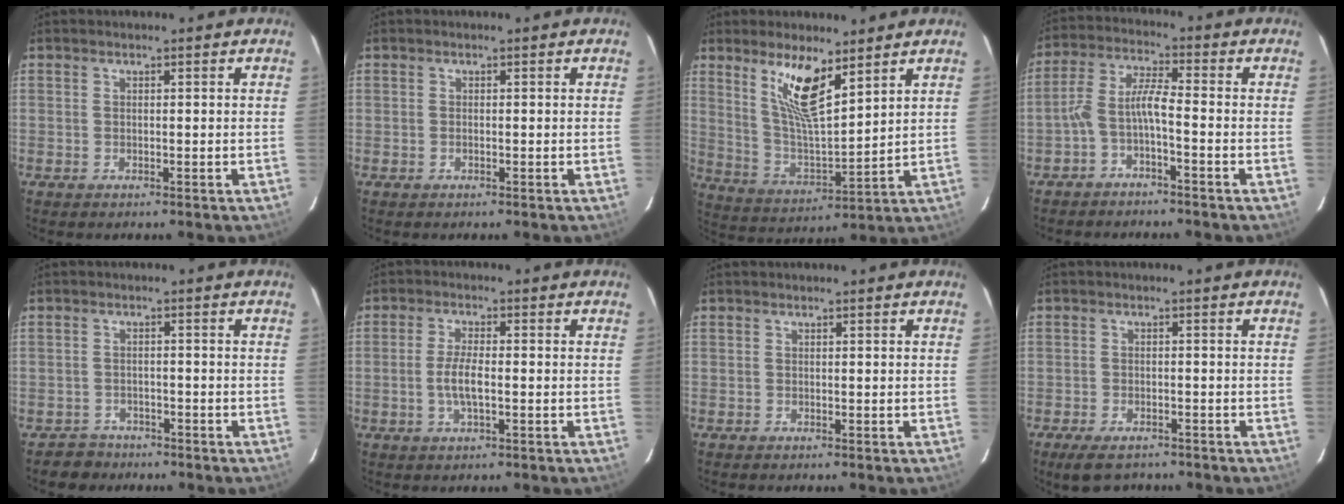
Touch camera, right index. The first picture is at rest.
{"total": 0.0}
{"total": 11.4, "force": [7.0, 2.7, 8.6], "torque": [-0.164, -0.005, 0.145]}
{"total": 5.3, "force": [-2.6, 0.9, 4.5], "torque": [-0.111, 0.018, -0.051]}
{"total": 3.6, "force": [-2.7, 2.4, -0.5], "torque": [0.000, 0.018, -0.042]}
{"total": 4.5, "force": [-1.0, 1.3, 4.2], "torque": [-0.084, -0.003, -0.017]}
{"total": 0.0}
{"total": 6.2, "force": [-4.8, 2.6, 2.8], "torque": [-0.071, -0.011, -0.078]}